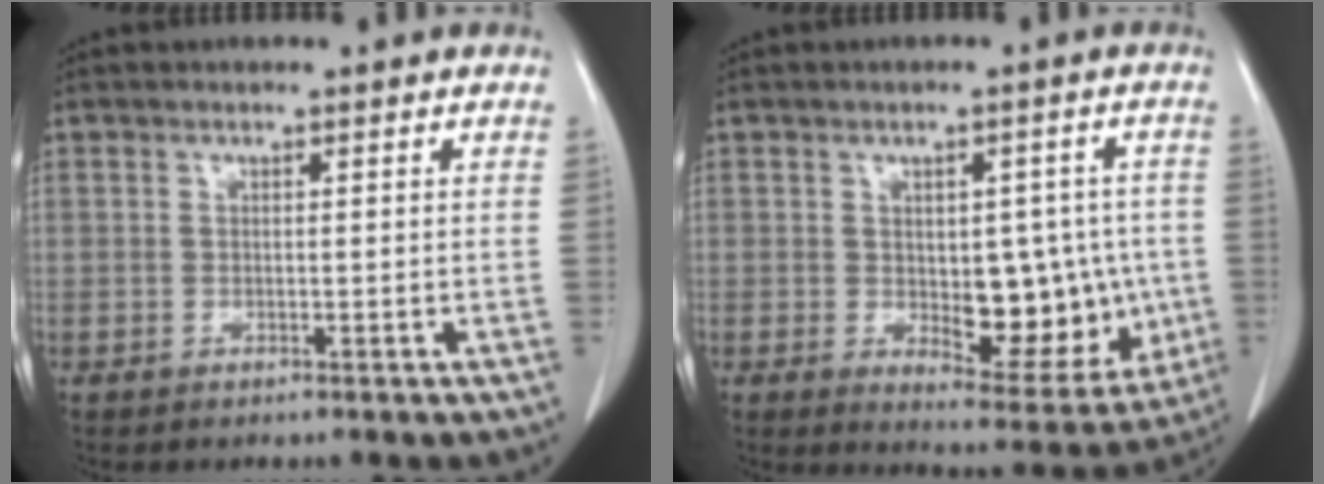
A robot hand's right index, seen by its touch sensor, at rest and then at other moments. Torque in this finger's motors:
{"motor_torque": [0.46, 0.46, 0.25, 0.06]}